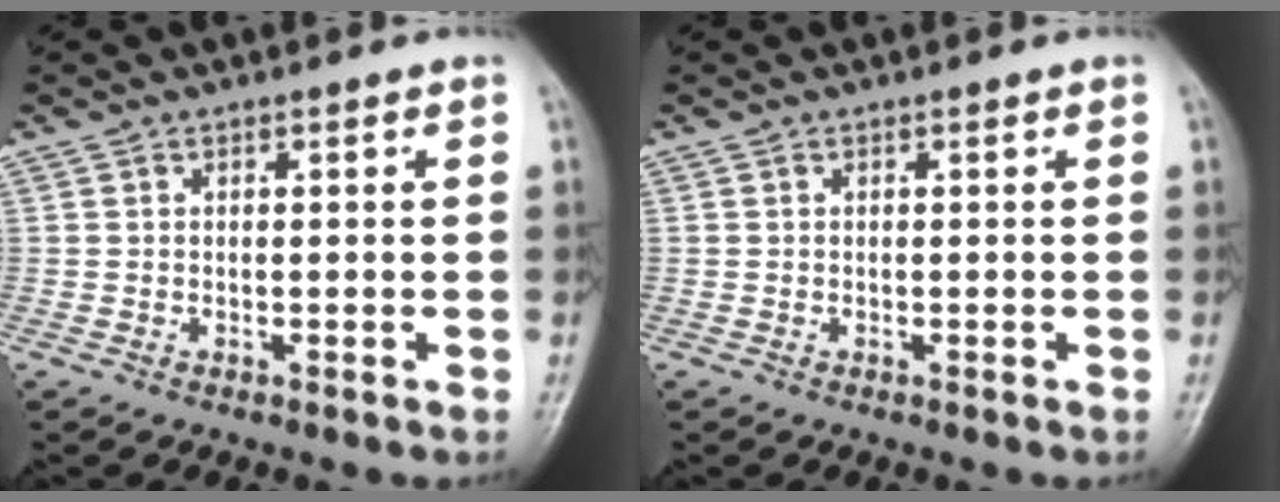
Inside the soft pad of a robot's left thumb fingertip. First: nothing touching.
{"total": 0.0}